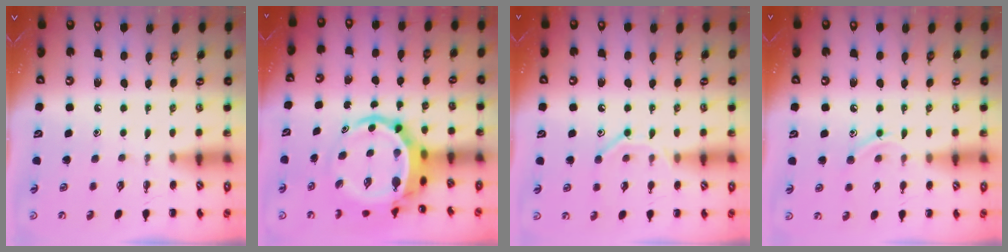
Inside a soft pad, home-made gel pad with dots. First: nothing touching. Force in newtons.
{"total": 7.7, "press": 7.4, "slide": 2.2}
{"total": 9.3, "press": 9.3, "slide": 1.2}
{"total": 9.1, "press": 8.9, "slide": 1.6}